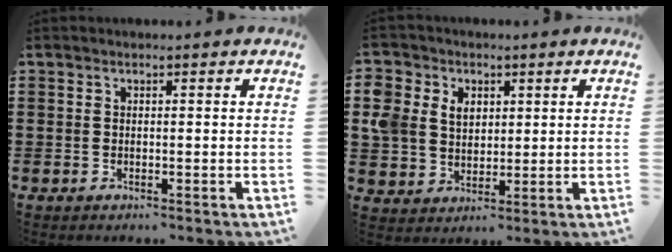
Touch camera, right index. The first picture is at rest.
{"total": 7.1, "force": [2.1, 6.1, 3.0], "torque": [-0.102, 0.015, 0.035]}